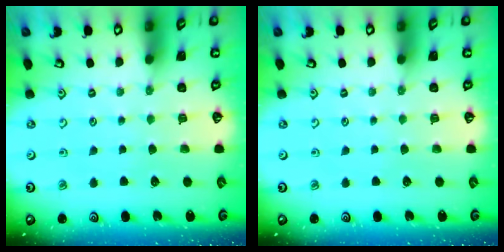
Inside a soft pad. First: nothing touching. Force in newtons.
{"total": 0.0}